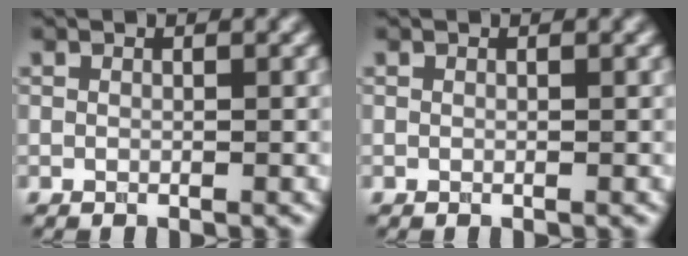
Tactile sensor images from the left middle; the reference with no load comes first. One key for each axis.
{"total": 0.0}